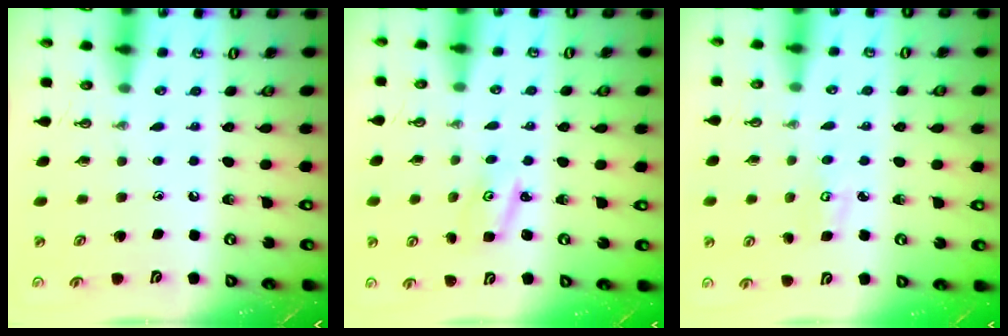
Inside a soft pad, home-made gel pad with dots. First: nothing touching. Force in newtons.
{"total": 2.4, "press": 2.4, "slide": 0.1}
{"total": 4.2, "press": 4.1, "slide": 0.5}